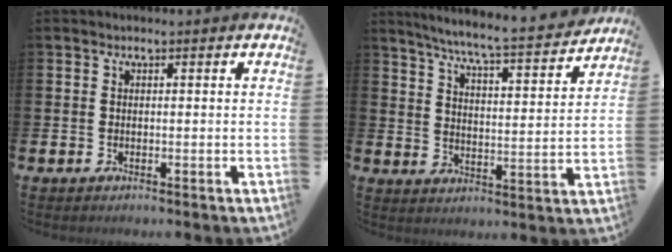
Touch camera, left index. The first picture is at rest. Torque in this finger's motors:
{"motor_torque": [0.86, -1.28, 0.44, 0.17]}